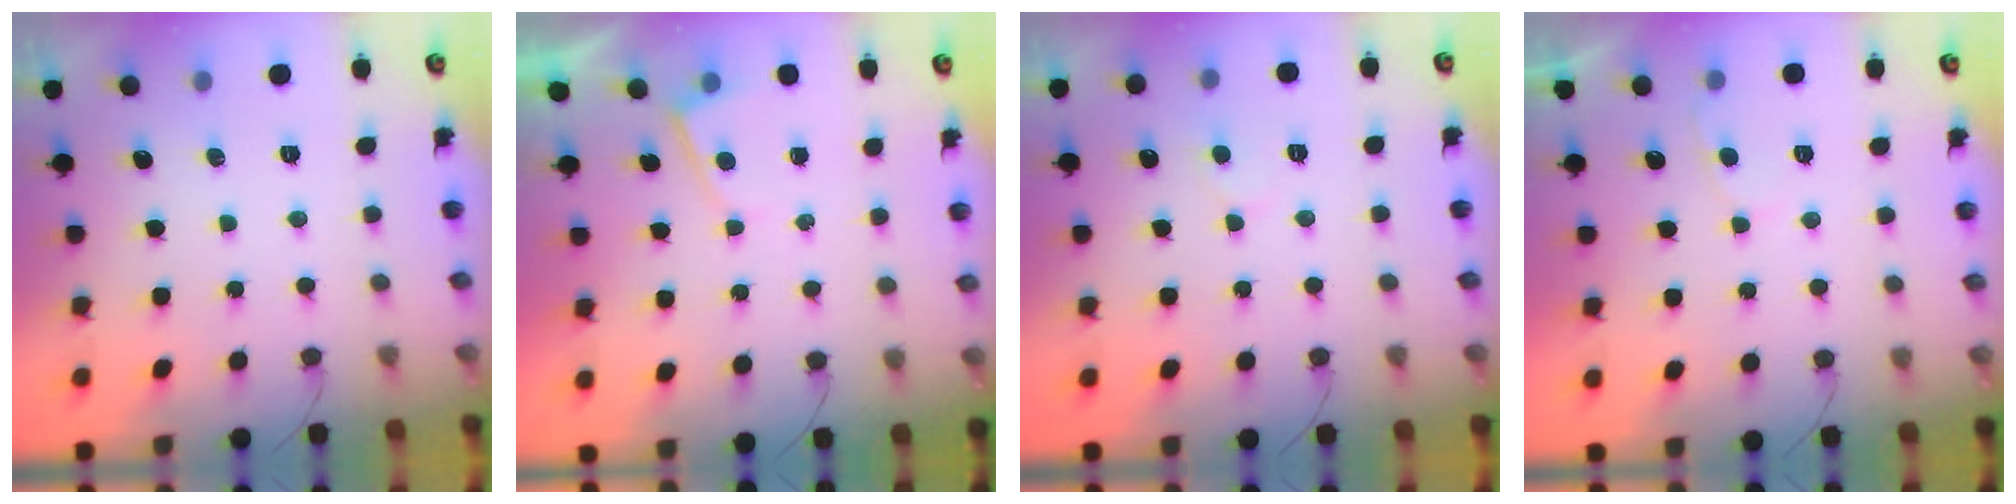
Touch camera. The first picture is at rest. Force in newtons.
{"total": 1.6, "press": 1.5, "slide": 0.2}
{"total": 3.4, "press": 3.4, "slide": 0.3}
{"total": 2.4, "press": 2.4, "slide": 0.4}